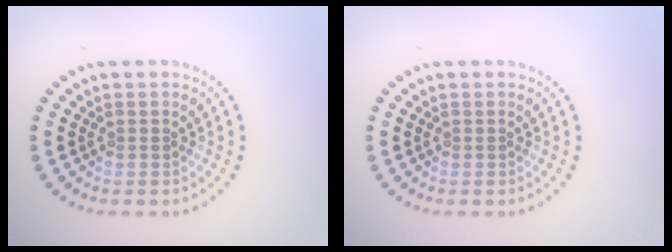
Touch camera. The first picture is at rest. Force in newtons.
{"total": 0.0}